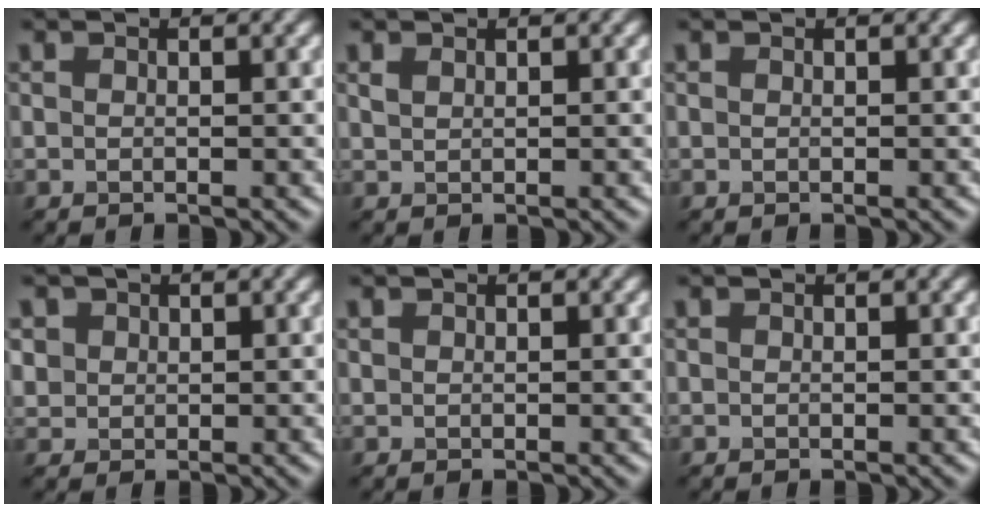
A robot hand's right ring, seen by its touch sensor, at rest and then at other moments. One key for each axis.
{"total": 1.0, "fx": 0.1, "fy": -0.6, "fz": -0.7, "tx": -0.006, "ty": 0.003, "tz": 0.026}
{"total": 0.0}
{"total": 1.1, "fx": 0.3, "fy": 0.2, "fz": -1.1, "tx": -0.001, "ty": 0.001, "tz": 0.028}
{"total": 1.1, "fx": -0.2, "fy": -0.7, "fz": -0.7, "tx": -0.001, "ty": -0.008, "tz": 0.012}
{"total": 0.0}